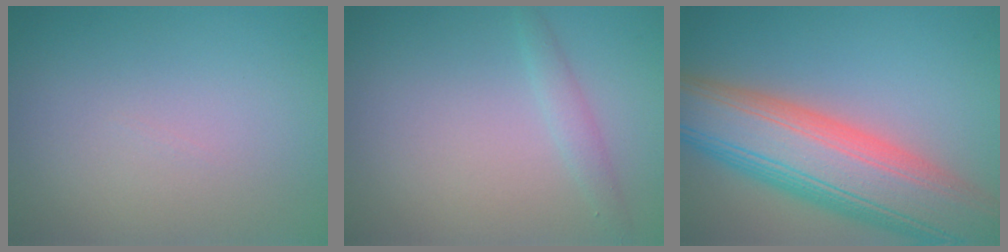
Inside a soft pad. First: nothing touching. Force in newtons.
{"total": 1.3, "press": 1.3, "slide": 0.1}
{"total": 12.5, "press": 12.4, "slide": 0.6}